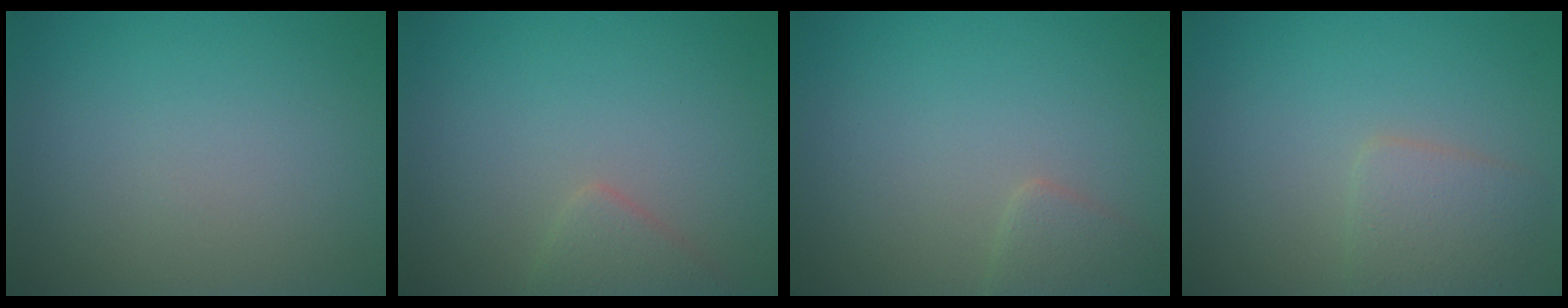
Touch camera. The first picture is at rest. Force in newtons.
{"total": 1.9, "press": 1.9, "slide": 0.0}
{"total": 1.7, "press": 1.7, "slide": 0.1}
{"total": 2.5, "press": 2.5, "slide": 0.1}